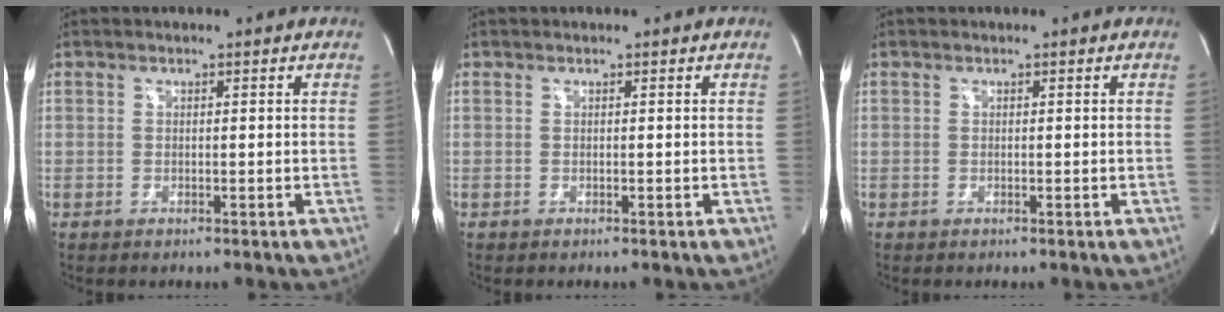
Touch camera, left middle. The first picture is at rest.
{"total": 0.0}
{"total": 0.0}